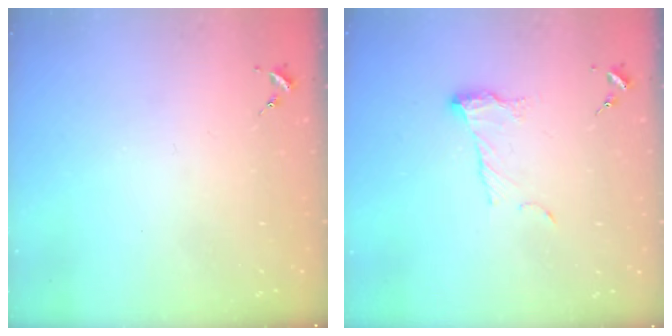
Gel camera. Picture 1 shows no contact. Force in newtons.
{"total": 8.9, "press": 8.9, "slide": 0.6}